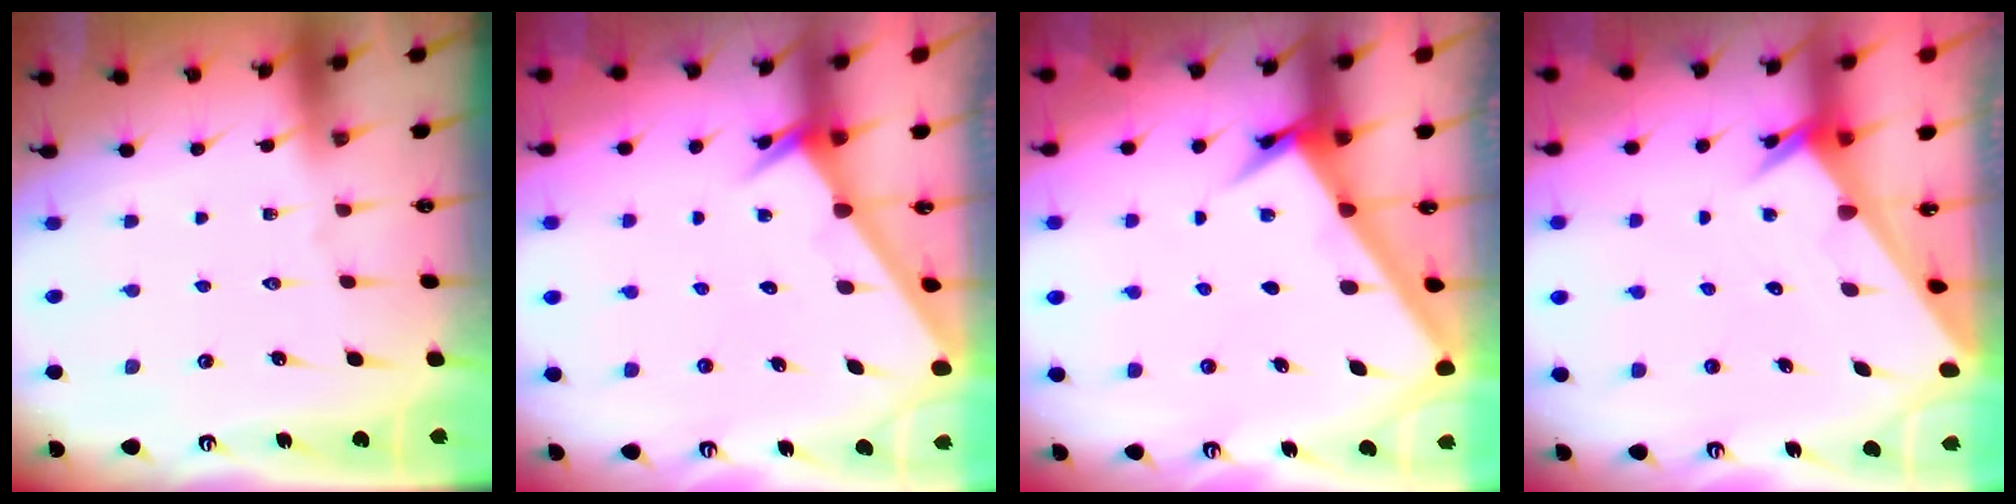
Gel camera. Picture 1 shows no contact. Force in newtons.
{"total": 2.5, "press": 2.5, "slide": 0.1}
{"total": 4.6, "press": 4.6, "slide": 0.5}
{"total": 3.3, "press": 3.3, "slide": 0.3}